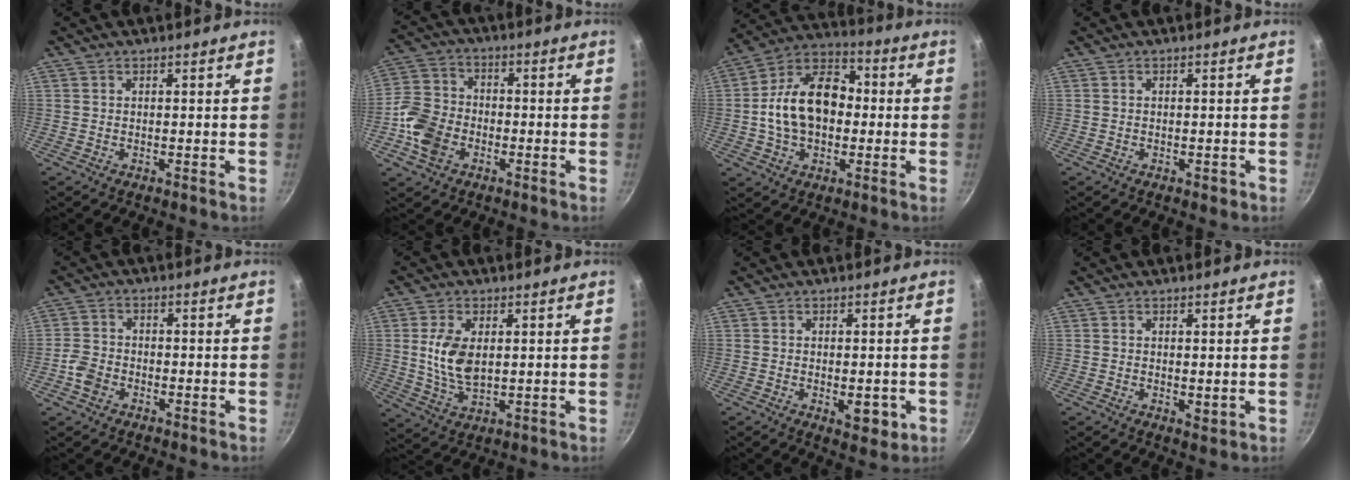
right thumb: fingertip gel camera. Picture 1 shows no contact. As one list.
[{"total": 10.0, "force": [-3.5, 7.5, 5.5], "torque": [-0.092, 0.021, -0.082]}, {"total": 16.4, "force": [-0.4, 11.4, 11.8], "torque": [-0.170, 0.038, -0.022]}, {"total": 1.1, "force": [-0.5, 0.7, 0.7], "torque": [-0.008, 0.002, -0.007]}, {"total": 4.1, "force": [-2.0, 3.0, 1.9], "torque": [-0.039, 0.022, -0.043]}, {"total": 8.7, "force": [1.5, 5.0, 7.0], "torque": [-0.135, -0.014, 0.033]}, {"total": 5.0, "force": [-1.2, 2.6, 4.1], "torque": [-0.043, -0.004, -0.012]}, {"total": 1.6, "force": [0.4, 1.0, 1.2], "torque": [-0.018, -0.006, 0.006]}]